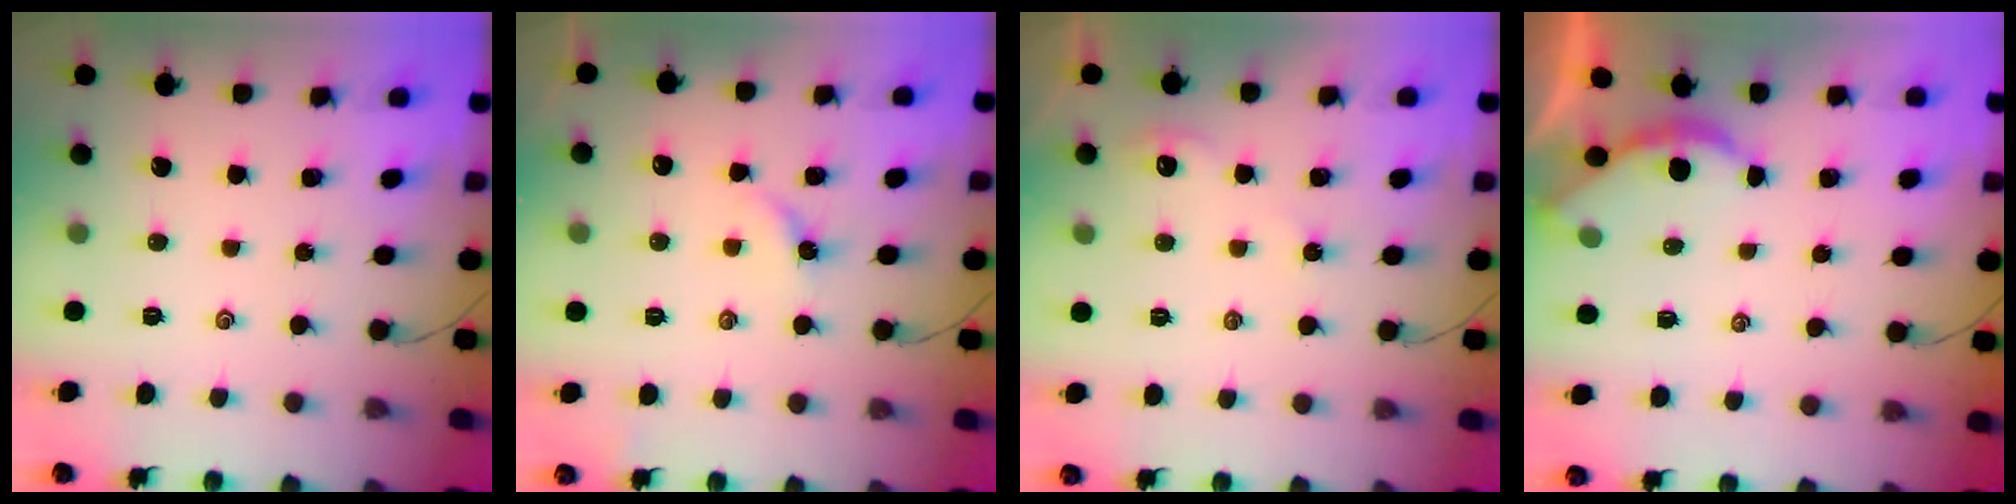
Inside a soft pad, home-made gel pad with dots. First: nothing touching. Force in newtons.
{"total": 4.2, "press": 4.1, "slide": 0.5}
{"total": 2.6, "press": 2.6, "slide": 0.3}
{"total": 1.9, "press": 1.9, "slide": 0.1}